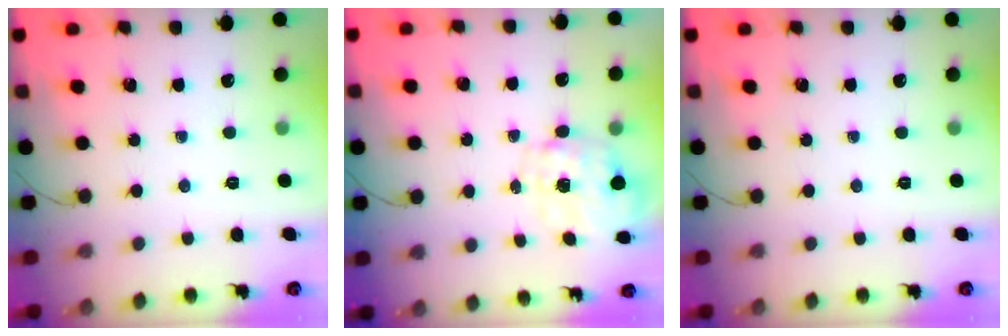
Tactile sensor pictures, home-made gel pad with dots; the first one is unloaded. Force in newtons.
{"total": 2.9, "press": 2.7, "slide": 0.9}
{"total": 0.0}